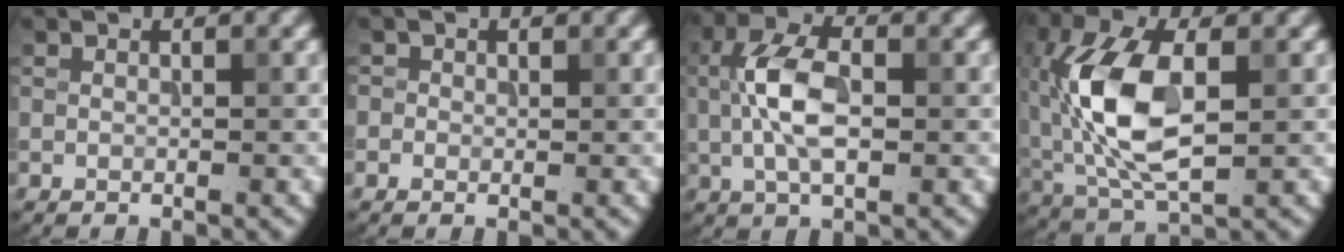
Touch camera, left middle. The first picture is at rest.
{"total": 0.9, "force": [0.2, 0.9, 0.1], "torque": [-0.001, -0.004, -0.003]}
{"total": 5.3, "force": [0.0, 2.6, 4.7], "torque": [-0.100, 0.009, -0.003]}
{"total": 9.6, "force": [0.1, 4.9, 8.3], "torque": [-0.180, 0.007, 0.005]}